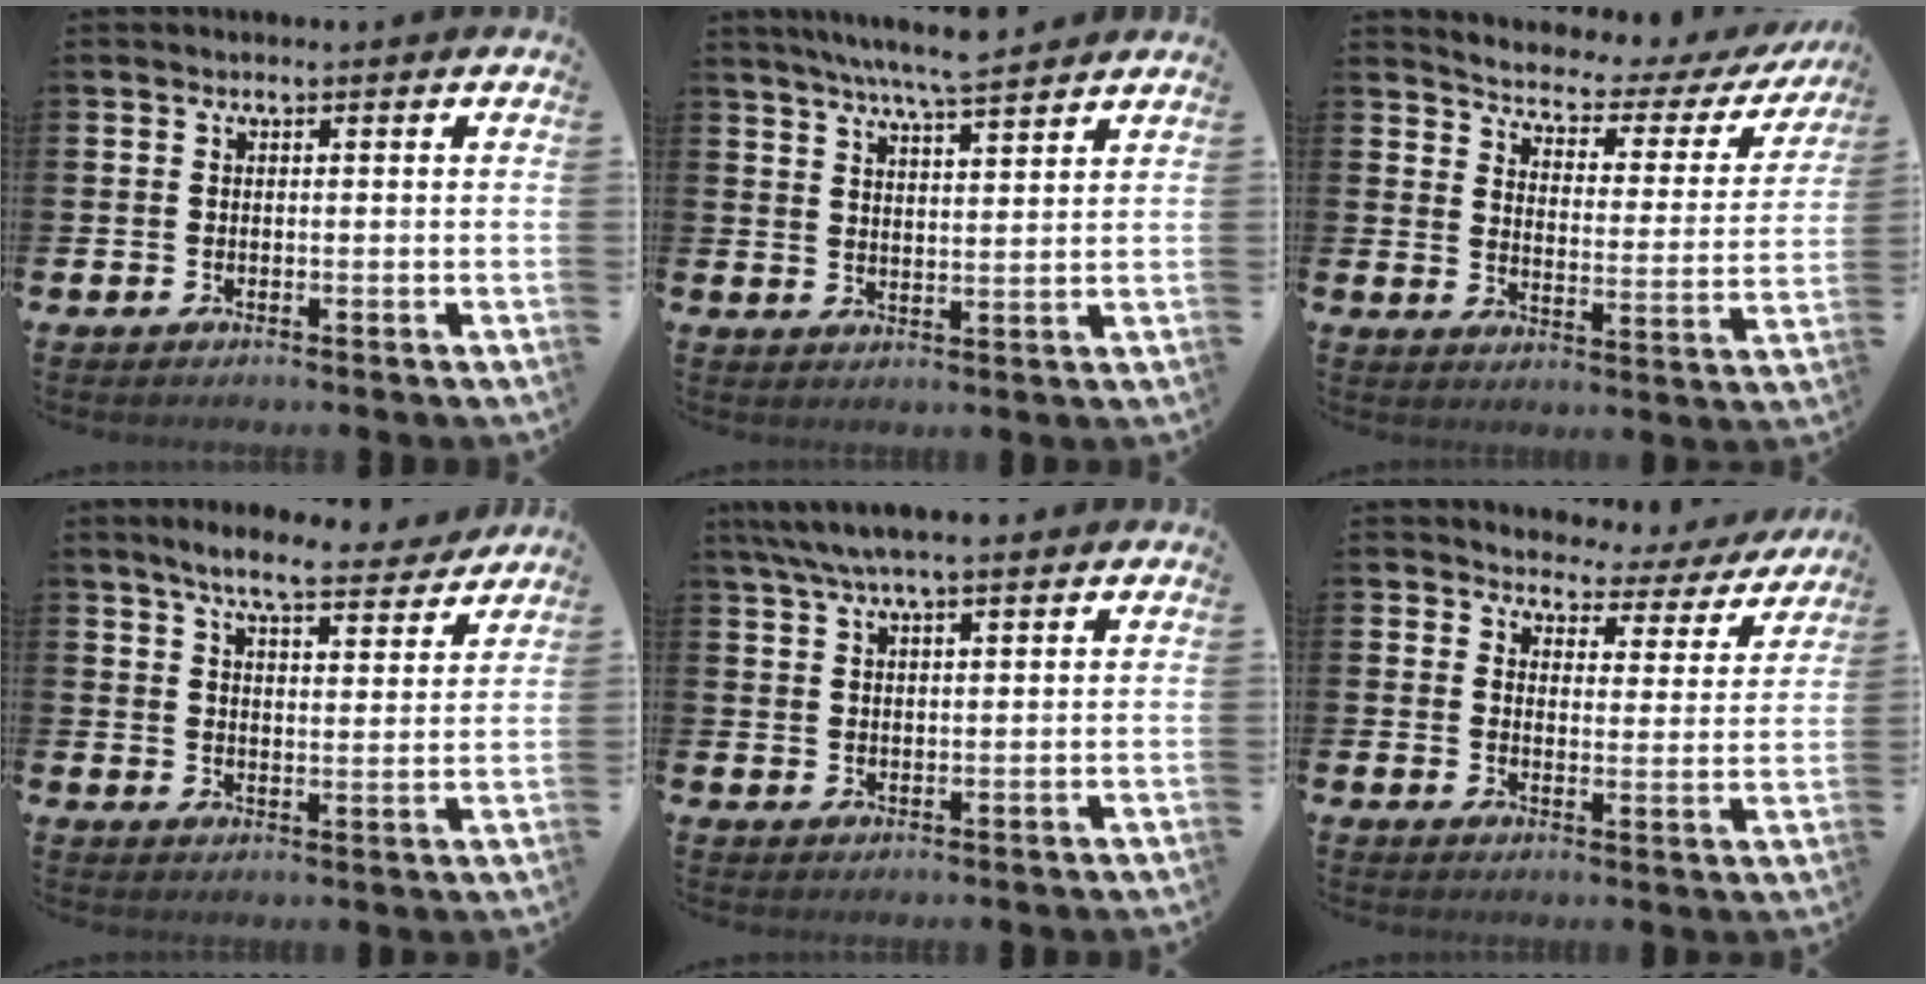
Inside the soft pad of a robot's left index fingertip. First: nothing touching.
{"total": 6.7, "force": [6.4, -0.2, 1.9], "torque": [-0.053, -0.032, 0.115]}
{"total": 4.4, "force": [4.0, 1.3, 1.2], "torque": [-0.051, -0.034, 0.061]}
{"total": 7.2, "force": [6.6, 0.9, 2.8], "torque": [-0.065, -0.036, 0.111]}
{"total": 5.7, "force": [4.9, 0.9, 2.7], "torque": [-0.064, -0.008, 0.090]}
{"total": 3.4, "force": [3.2, 1.2, 0.1], "torque": [-0.023, -0.036, 0.048]}